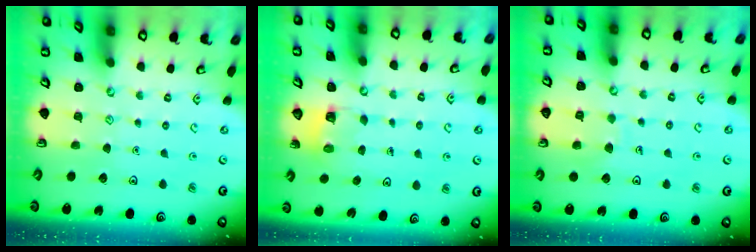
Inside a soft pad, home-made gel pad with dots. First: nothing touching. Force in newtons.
{"total": 2.9, "press": 2.9, "slide": 0.2}
{"total": 5.8, "press": 5.7, "slide": 0.6}